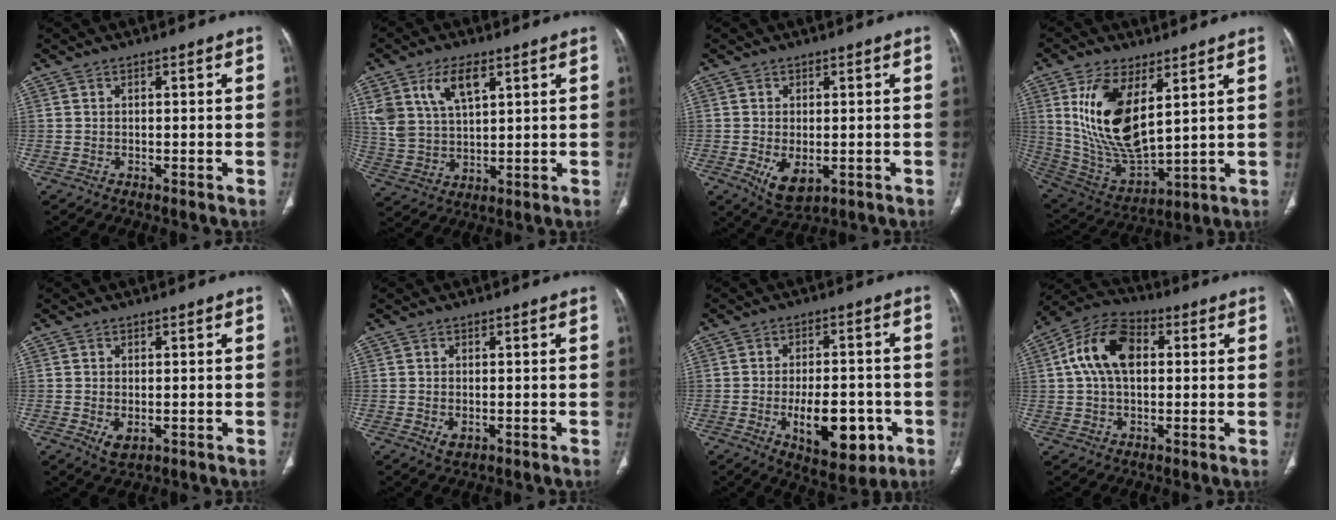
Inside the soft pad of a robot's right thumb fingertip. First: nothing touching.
{"total": 10.4, "force": [5.2, 5.3, 7.3], "torque": [-0.138, -0.015, 0.109]}
{"total": 5.8, "force": [-1.4, 3.2, 4.6], "torque": [-0.082, -0.010, -0.011]}
{"total": 17.5, "force": [6.0, 8.2, 14.3], "torque": [-0.265, -0.028, 0.136]}
{"total": 3.1, "force": [-0.6, 1.8, 2.4], "torque": [-0.044, -0.006, -0.001]}
{"total": 2.0, "force": [-0.5, 1.3, 1.5], "torque": [-0.028, -0.004, -0.004]}
{"total": 13.3, "force": [-4.2, 6.6, 10.7], "torque": [-0.134, 0.012, -0.050]}
{"total": 12.5, "force": [2.3, 7.7, 9.5], "torque": [-0.174, 0.024, 0.032]}